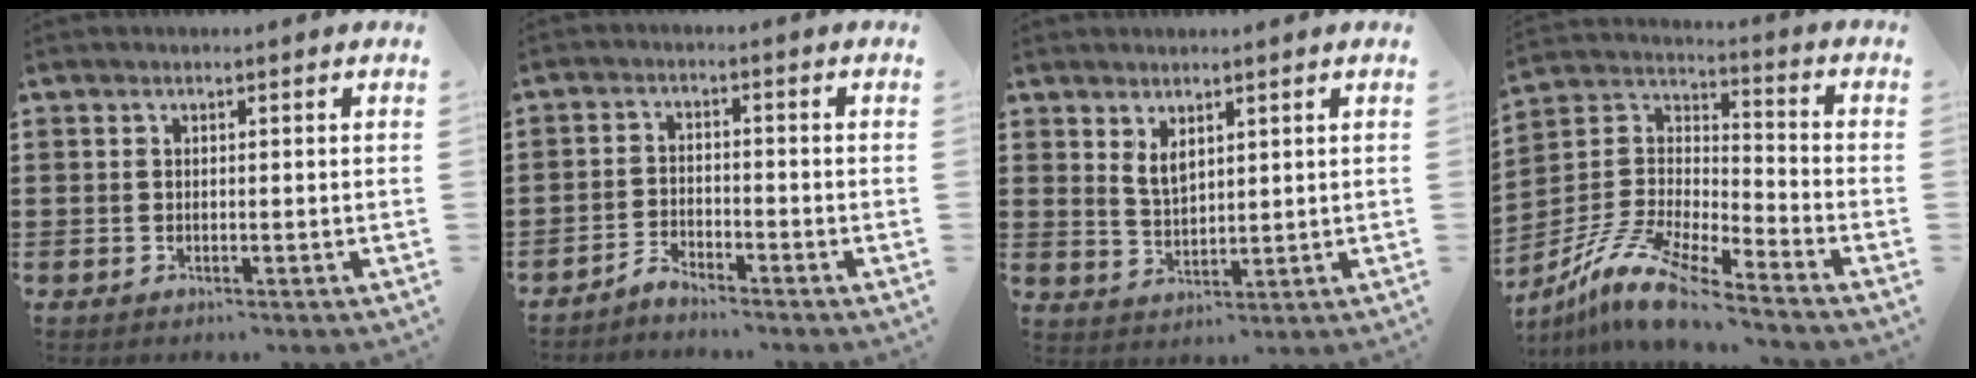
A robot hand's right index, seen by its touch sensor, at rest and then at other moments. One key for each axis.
{"total": 2.7, "fx": -2.7, "fy": 0.0, "fz": 0.0, "tx": -0.007, "ty": 0.003, "tz": -0.057}
{"total": 3.2, "fx": 2.0, "fy": 1.5, "fz": 2.0, "tx": -0.043, "ty": 0.004, "tz": 0.037}
{"total": 11.9, "fx": -10.1, "fy": 1.7, "fz": 6.0, "tx": -0.147, "ty": 0.012, "tz": -0.210}